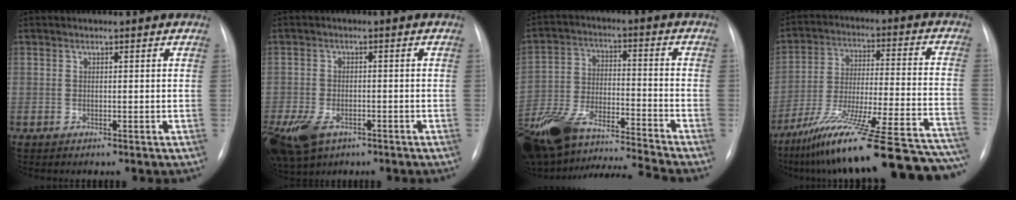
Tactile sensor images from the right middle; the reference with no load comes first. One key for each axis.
{"total": 14.6, "fx": -7.9, "fy": 9.4, "fz": 7.9, "tx": -0.224, "ty": -0.020, "tz": -0.120}
{"total": 18.6, "fx": -16.2, "fy": 1.4, "fz": 9.1, "tx": -0.198, "ty": 0.006, "tz": -0.285}
{"total": 31.9, "fx": -26.5, "fy": 2.5, "fz": 17.5, "tx": -0.199, "ty": -0.018, "tz": -0.382}